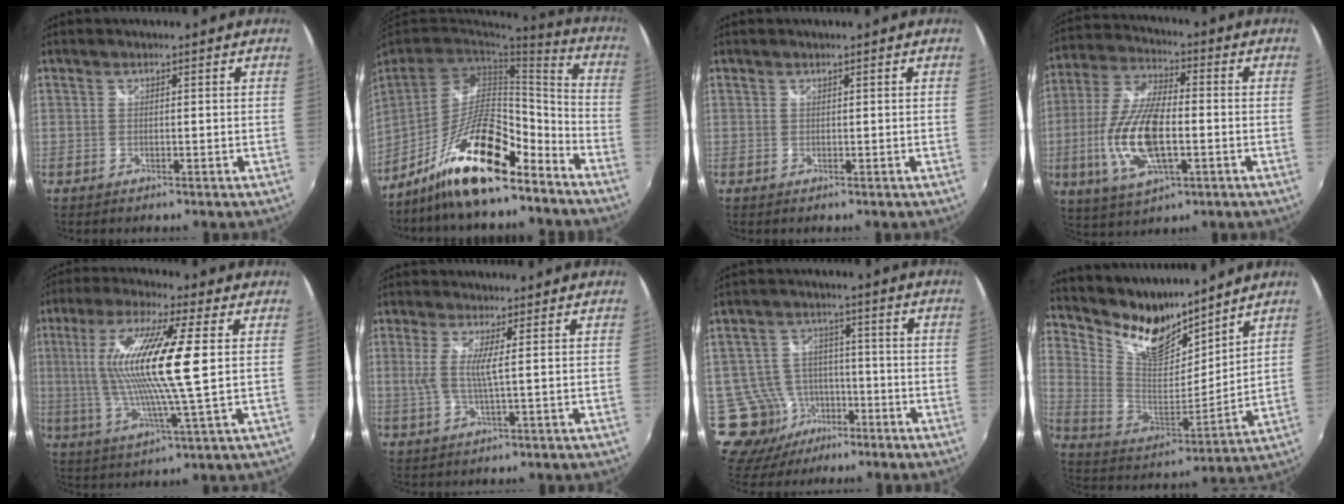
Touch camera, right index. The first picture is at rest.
{"total": 17.8, "force": [-12.4, 4.6, 11.9], "torque": [-0.225, -0.009, -0.220]}
{"total": 0.0}
{"total": 15.9, "force": [-3.2, 6.1, 14.3], "torque": [-0.300, -0.006, -0.061]}
{"total": 17.1, "force": [2.7, 1.7, 16.8], "torque": [-0.311, 0.001, 0.049]}
{"total": 4.4, "force": [0.6, -0.1, 4.3], "torque": [-0.090, -0.008, 0.010]}
{"total": 11.6, "force": [-5.9, 9.5, 3.1], "torque": [-0.087, 0.012, -0.081]}
{"total": 15.1, "force": [12.6, 6.0, 5.8], "torque": [-0.135, -0.014, 0.240]}